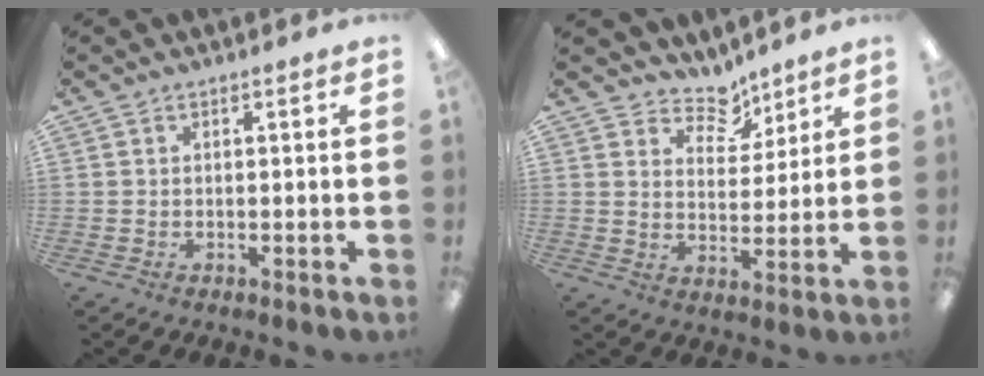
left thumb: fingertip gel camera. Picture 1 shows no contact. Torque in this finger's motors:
{"motor_torque": [-0.29, 0.28, -0.17, 0.24, -0.06]}